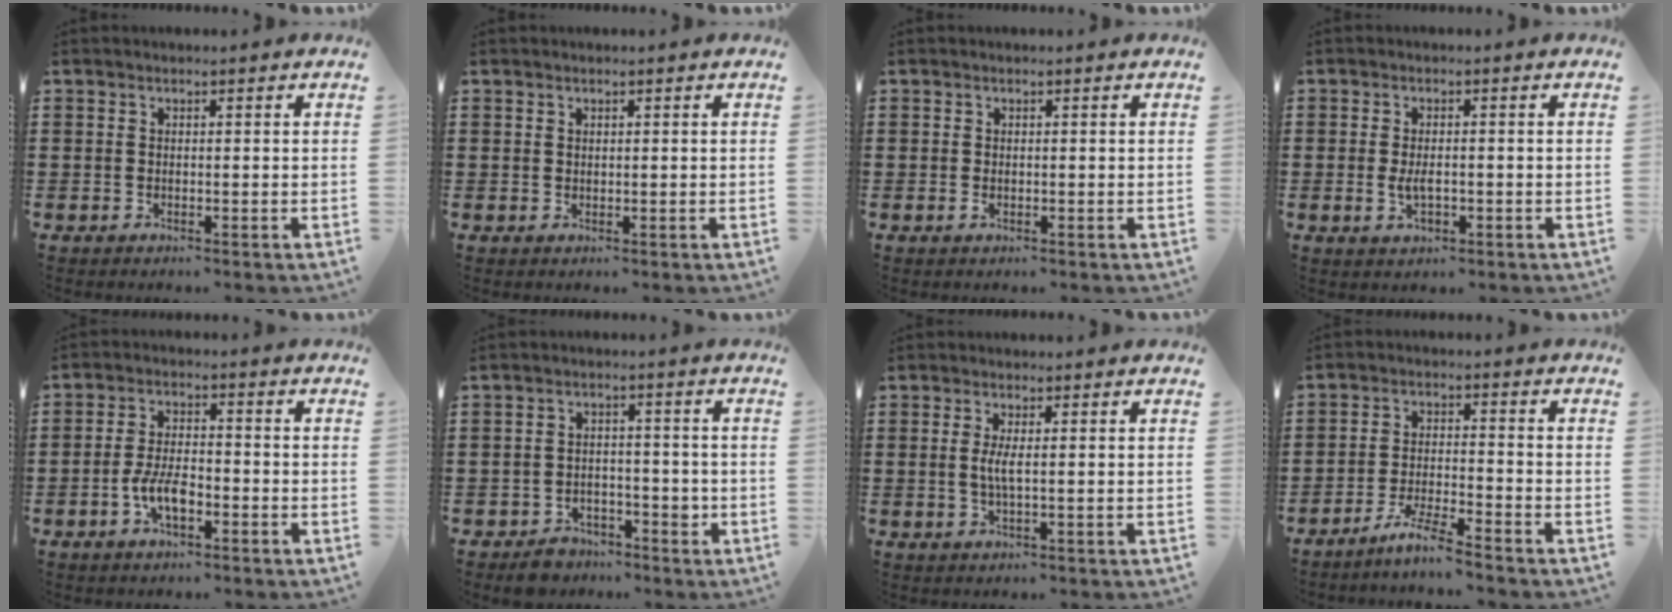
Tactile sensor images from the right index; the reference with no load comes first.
{"total": 0.6, "force": [0.3, 0.4, 0.1], "torque": [-0.004, 0.002, 0.007]}
{"total": 0.6, "force": [-0.1, 0.3, 0.5], "torque": [-0.012, -0.002, -0.002]}
{"total": 3.1, "force": [-0.4, 1.5, 2.7], "torque": [-0.052, 0.001, -0.007]}
{"total": 5.4, "force": [-2.1, 2.5, 4.3], "torque": [-0.101, 0.001, -0.044]}
{"total": 3.4, "force": [-2.6, 2.0, 0.7], "torque": [-0.016, 0.010, -0.052]}
{"total": 2.8, "force": [0.1, 0.3, 2.7], "torque": [-0.059, -0.007, -0.003]}
{"total": 5.1, "force": [-4.6, -0.5, 2.1], "torque": [-0.050, -0.010, -0.091]}